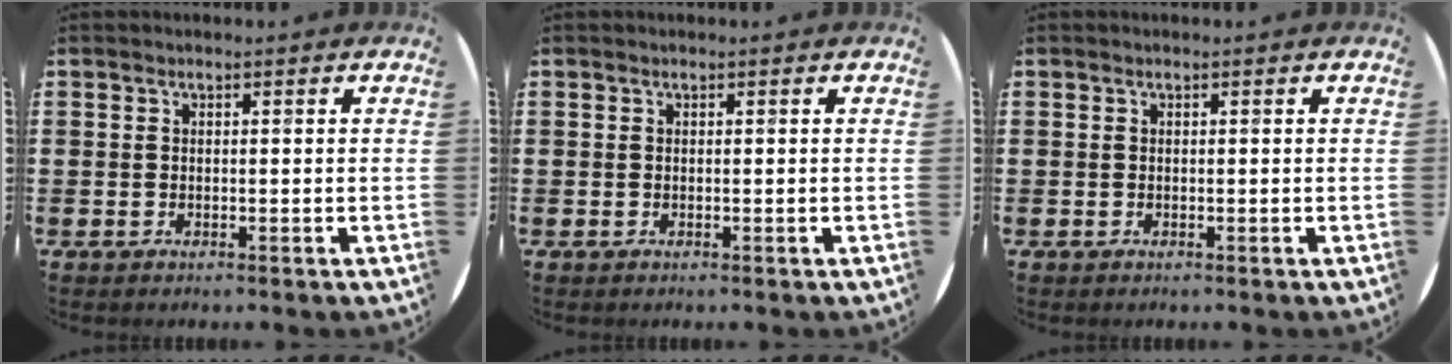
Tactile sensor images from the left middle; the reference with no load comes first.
{"total": 0.0}
{"total": 0.0}